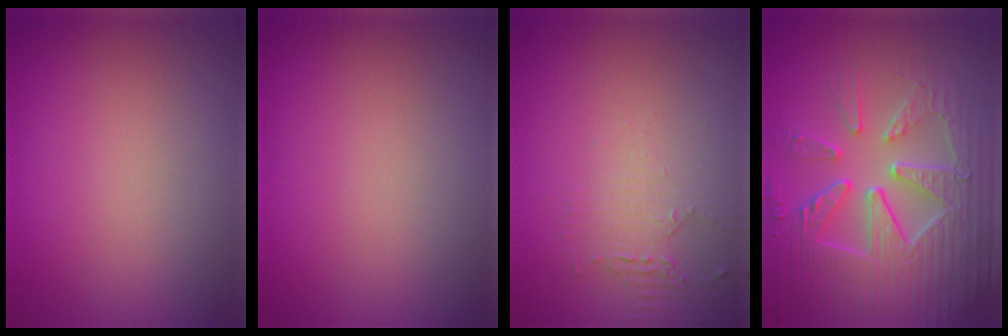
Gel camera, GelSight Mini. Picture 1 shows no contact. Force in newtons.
{"total": 0.0}
{"total": 2.3, "press": 1.6, "slide": 1.6}
{"total": 8.9, "press": 6.5, "slide": 6.1}